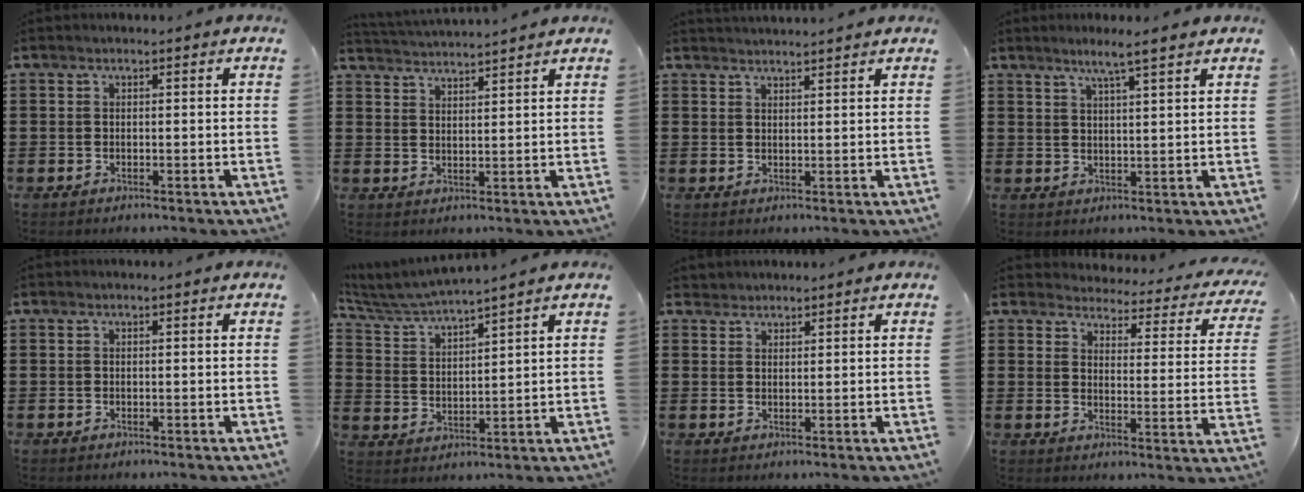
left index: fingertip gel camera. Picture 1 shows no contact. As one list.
[{"total": 2.8, "force": [2.7, -0.5, -0.2], "torque": [-0.006, -0.013, 0.049]}, {"total": 1.7, "force": [1.7, -0.2, 0.0], "torque": [-0.004, -0.002, 0.034]}, {"total": 4.0, "force": [3.2, -0.5, 2.4], "torque": [-0.056, -0.002, 0.055]}, {"total": 0.0}, {"total": 4.3, "force": [4.0, -0.3, 1.3], "torque": [-0.046, -0.027, 0.066]}, {"total": 1.5, "force": [1.4, 0.4, -0.2], "torque": [0.000, 0.002, 0.029]}, {"total": 3.4, "force": [3.4, 0.3, 0.4], "torque": [-0.032, -0.032, 0.053]}]